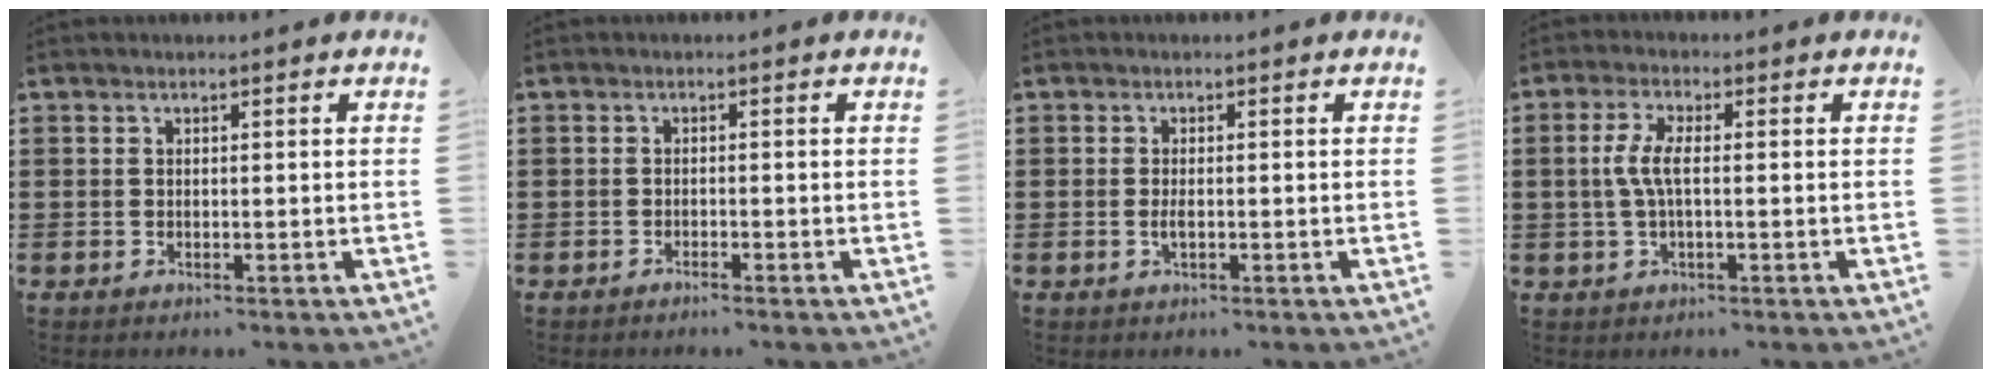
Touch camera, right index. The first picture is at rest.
{"total": 0.8, "force": [-0.8, -0.1, 0.2], "torque": [-0.005, -0.001, -0.016]}
{"total": 1.5, "force": [-0.2, 0.5, 1.4], "torque": [-0.033, -0.004, -0.006]}
{"total": 4.6, "force": [-0.2, 1.4, 4.4], "torque": [-0.102, -0.003, -0.012]}